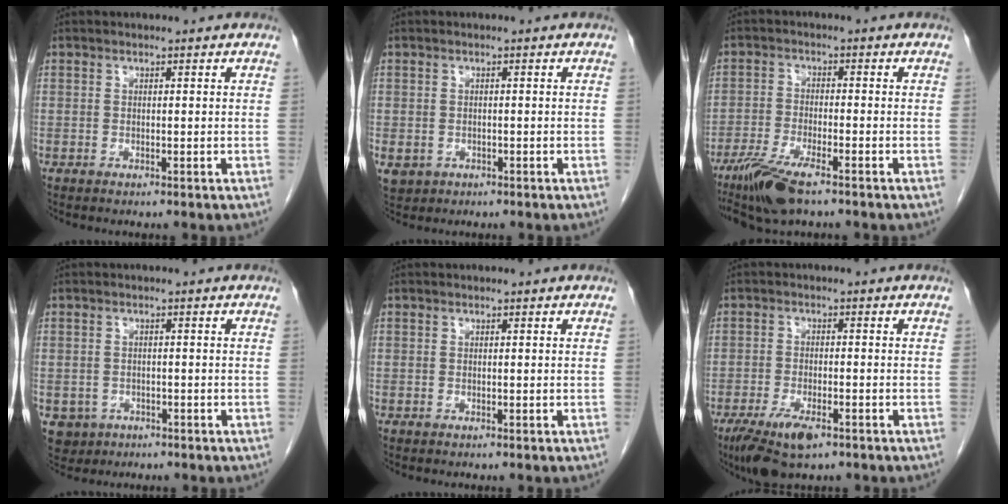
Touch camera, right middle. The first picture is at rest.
{"total": 4.1, "force": [-1.7, 3.5, 1.3], "torque": [-0.029, -0.004, -0.020]}
{"total": 8.2, "force": [-5.7, 1.4, 5.8], "torque": [-0.113, -0.019, -0.102]}
{"total": 3.7, "force": [-1.7, 3.2, 0.6], "torque": [-0.011, 0.002, -0.023]}
{"total": 0.0}
{"total": 7.3, "force": [-4.5, 2.3, 5.2], "torque": [-0.096, -0.013, -0.074]}